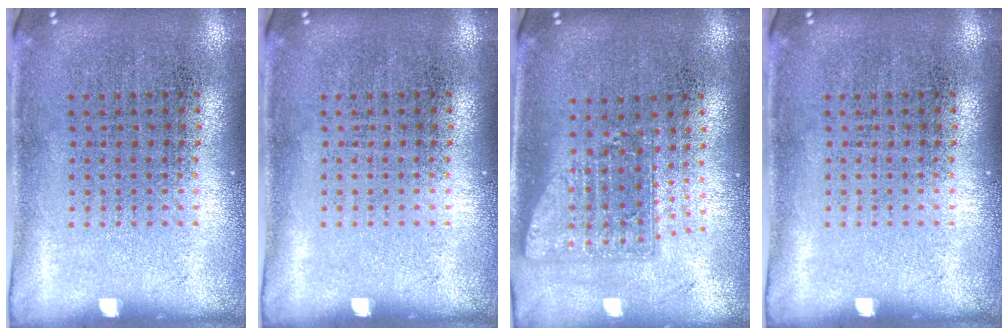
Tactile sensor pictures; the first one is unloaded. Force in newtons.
{"total": 0.0}
{"total": 1.6, "press": 1.2, "slide": 1.0}
{"total": 0.0}